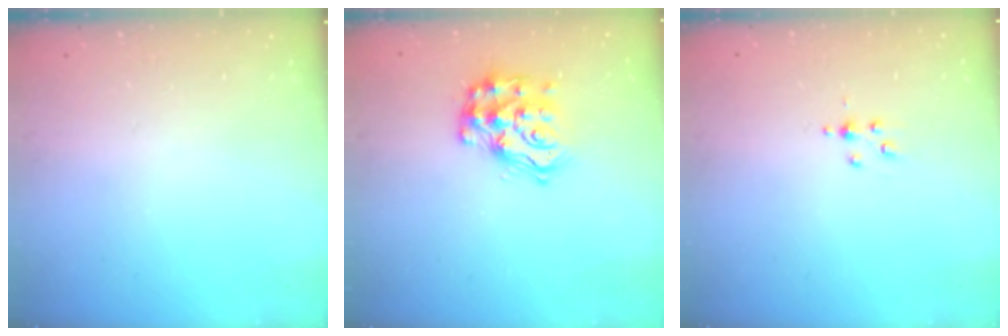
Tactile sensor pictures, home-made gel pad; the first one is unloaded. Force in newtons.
{"total": 14.9, "press": 14.8, "slide": 0.9}
{"total": 3.1, "press": 3.1, "slide": 0.2}